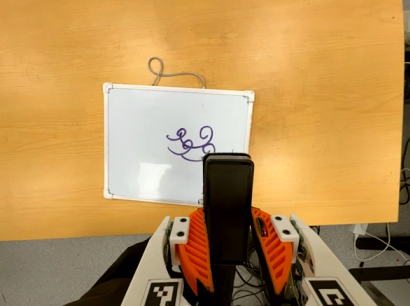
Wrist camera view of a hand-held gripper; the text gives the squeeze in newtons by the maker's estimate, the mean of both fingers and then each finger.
{"total": 4.4, "left": 3.2, "right": 5.6}